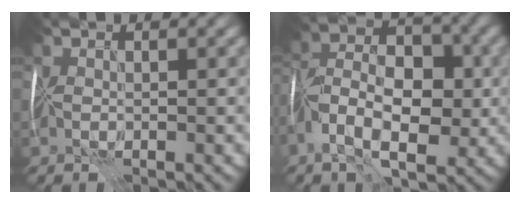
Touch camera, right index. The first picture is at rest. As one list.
[{"total": 7.3, "force": [-2.6, 3.9, 5.6], "torque": [-0.088, 0.013, -0.056]}]